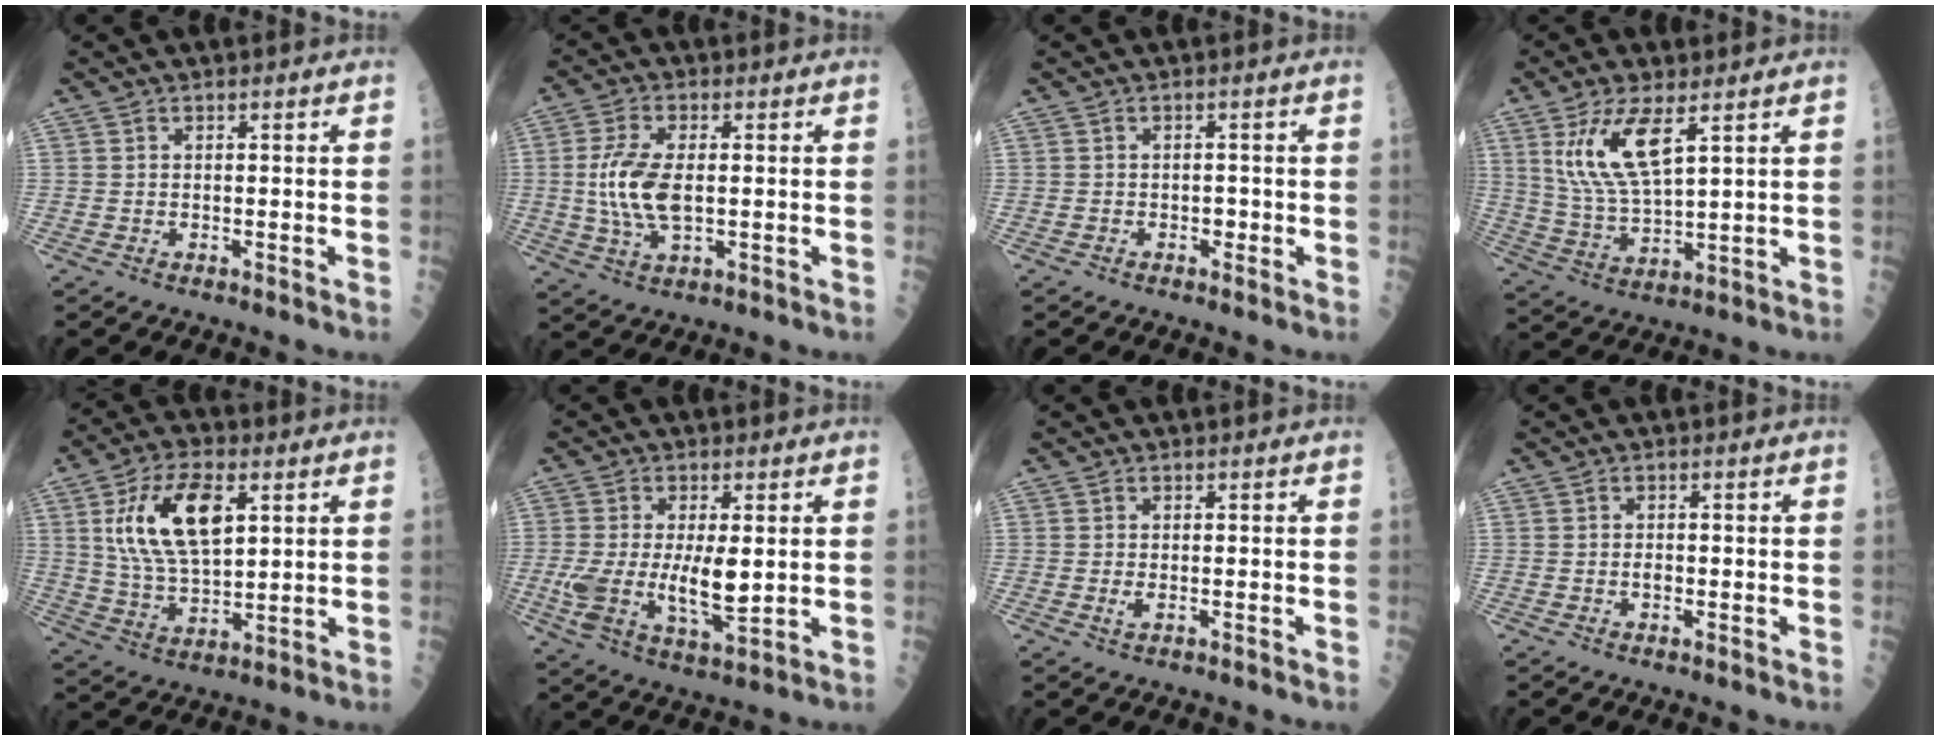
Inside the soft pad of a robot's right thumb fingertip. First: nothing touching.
{"total": 9.7, "force": [0.1, 4.3, 8.7], "torque": [-0.185, -0.003, 0.005]}
{"total": 1.2, "force": [-0.4, 0.9, 0.8], "torque": [-0.004, 0.003, -0.007]}
{"total": 11.4, "force": [4.9, 3.5, 9.7], "torque": [-0.205, -0.025, 0.108]}
{"total": 15.6, "force": [4.7, 7.3, 12.9], "torque": [-0.237, -0.010, 0.093]}
{"total": 11.6, "force": [0.0, 4.5, 10.7], "torque": [-0.210, -0.020, 0.008]}
{"total": 1.2, "force": [-0.3, 0.5, 1.1], "torque": [-0.021, -0.003, -0.005]}
{"total": 1.3, "force": [-0.3, 0.7, 1.1], "torque": [-0.014, 0.002, -0.006]}